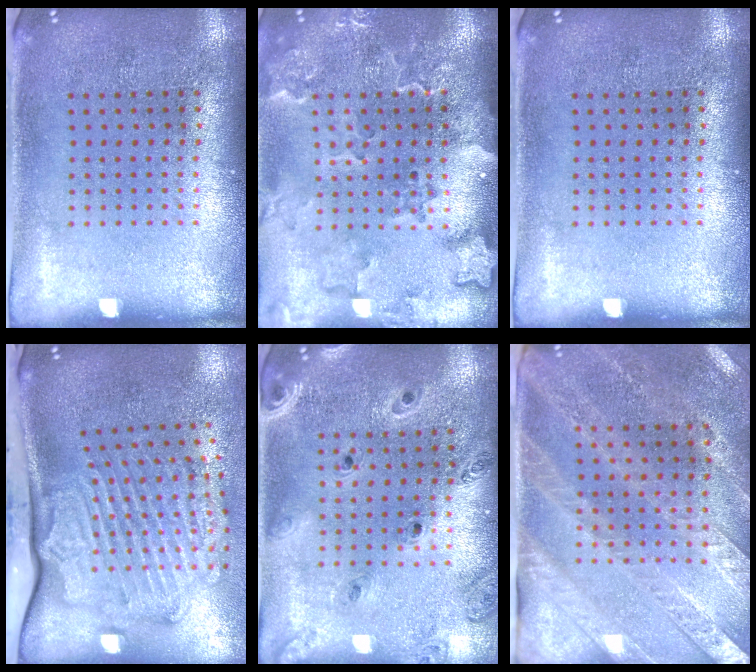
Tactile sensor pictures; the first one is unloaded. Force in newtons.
{"total": 2.7, "press": 2.4, "slide": 1.2}
{"total": 0.0}
{"total": 2.6, "press": 2.2, "slide": 1.4}
{"total": 0.9, "press": 0.9, "slide": 0.1}
{"total": 2.7, "press": 2.4, "slide": 1.2}